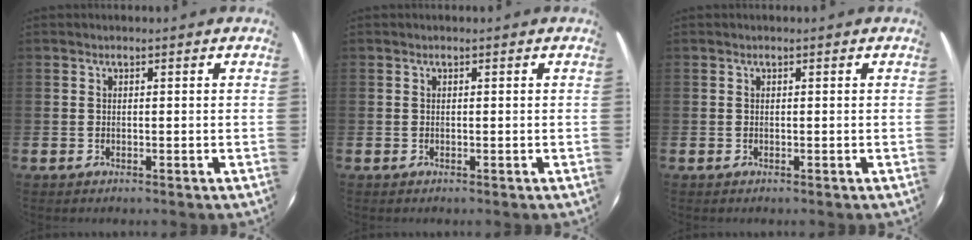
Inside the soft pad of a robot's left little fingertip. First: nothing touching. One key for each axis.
{"total": 0.0}
{"total": 0.0}